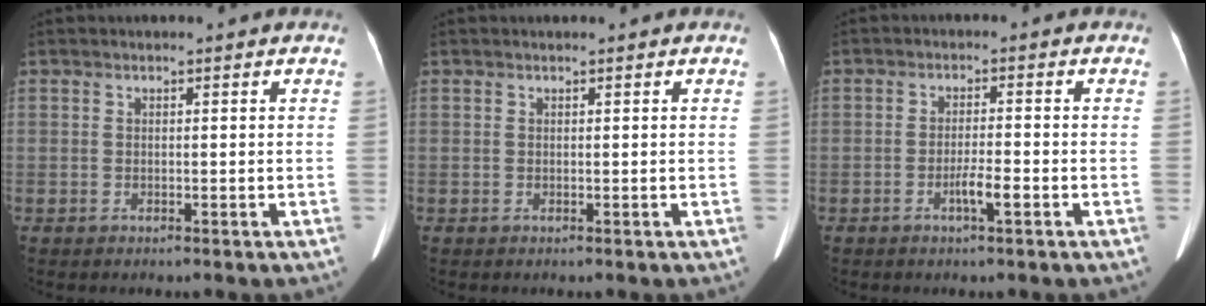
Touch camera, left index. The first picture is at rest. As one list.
[{"total": 0.0}, {"total": 3.0, "force": [-1.5, 0.2, 2.6], "torque": [-0.049, 0.000, -0.027]}]